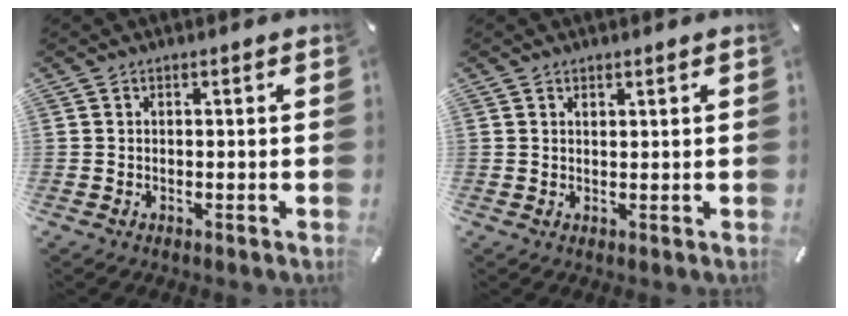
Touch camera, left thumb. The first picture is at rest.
{"total": 0.7, "force": [0.6, 0.2, 0.3], "torque": [-0.006, -0.002, 0.012]}